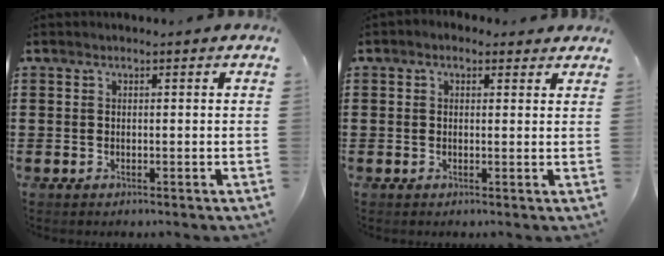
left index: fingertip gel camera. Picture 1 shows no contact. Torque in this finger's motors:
{"motor_torque": [2.14, 0.00, 0.29, 0.06]}